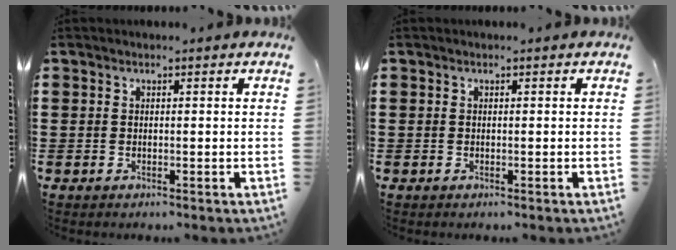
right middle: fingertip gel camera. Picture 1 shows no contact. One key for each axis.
{"total": 0.0}